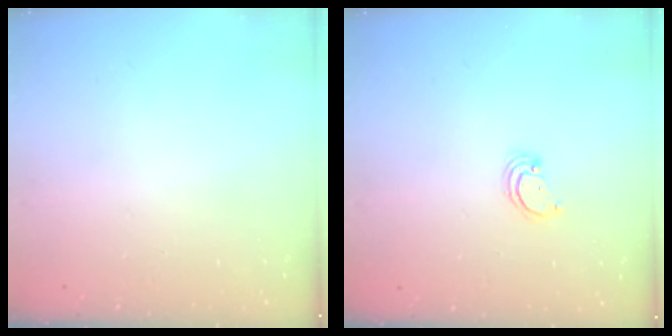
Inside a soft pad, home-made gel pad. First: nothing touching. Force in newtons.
{"total": 1.7, "press": 1.7, "slide": 0.1}